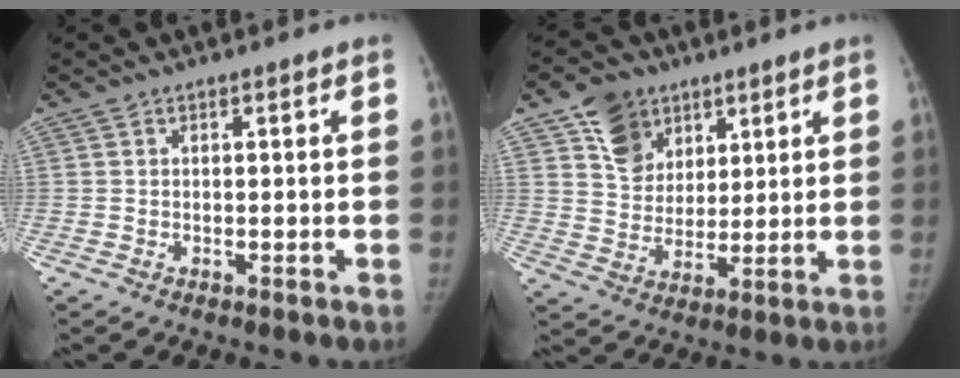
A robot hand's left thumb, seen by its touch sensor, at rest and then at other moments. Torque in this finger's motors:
{"motor_torque": [0.27, -0.15, 0.89, -0.96, 0.22]}